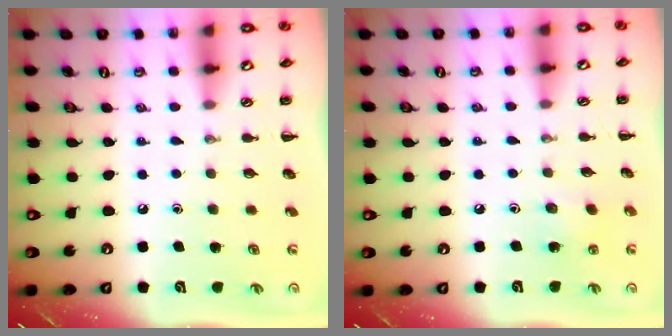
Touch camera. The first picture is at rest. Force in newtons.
{"total": 2.8, "press": 2.7, "slide": 0.8}